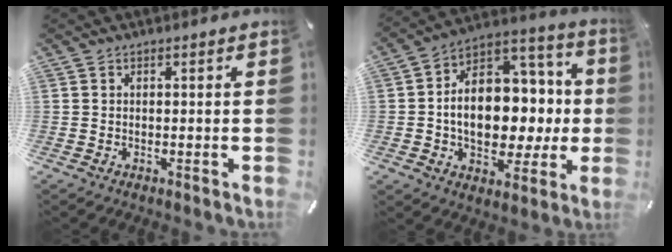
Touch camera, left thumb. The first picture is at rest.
{"total": 16.4, "force": [-1.6, 12.2, 10.9], "torque": [-0.173, -0.005, -0.021]}